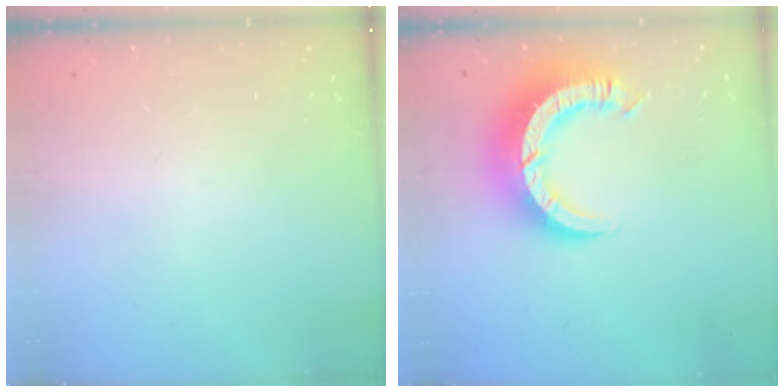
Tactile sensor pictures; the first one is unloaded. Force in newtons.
{"total": 12.6, "press": 12.6, "slide": 1.4}